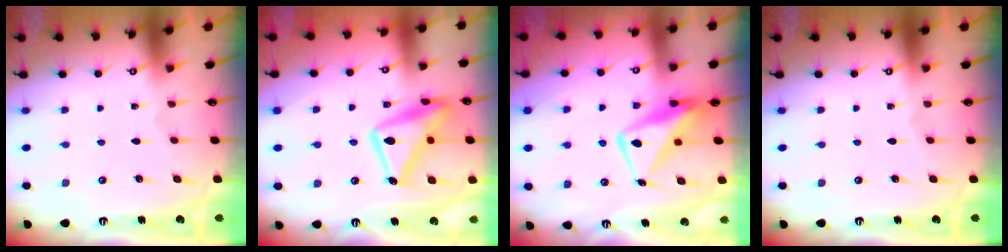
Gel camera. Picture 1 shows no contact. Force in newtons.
{"total": 17.9, "press": 17.9, "slide": 1.1}
{"total": 11.1, "press": 11.1, "slide": 1.0}
{"total": 0.0}